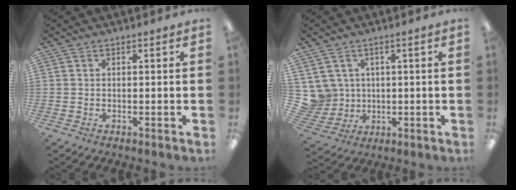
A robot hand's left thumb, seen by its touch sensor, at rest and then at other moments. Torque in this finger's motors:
{"motor_torque": [-0.01, 0.01, 0.32, -0.17, 0.00]}